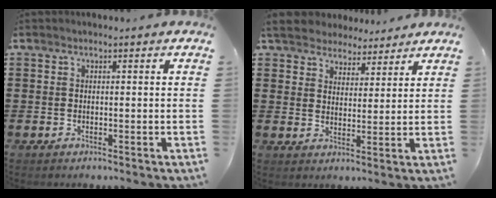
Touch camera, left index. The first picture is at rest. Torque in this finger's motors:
{"motor_torque": [1.40, -0.74, 1.05, 0.21]}